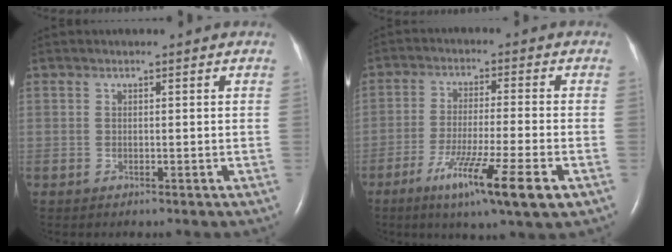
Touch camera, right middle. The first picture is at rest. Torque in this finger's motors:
{"motor_torque": [1.41, -0.72, 0.27, 0.13]}